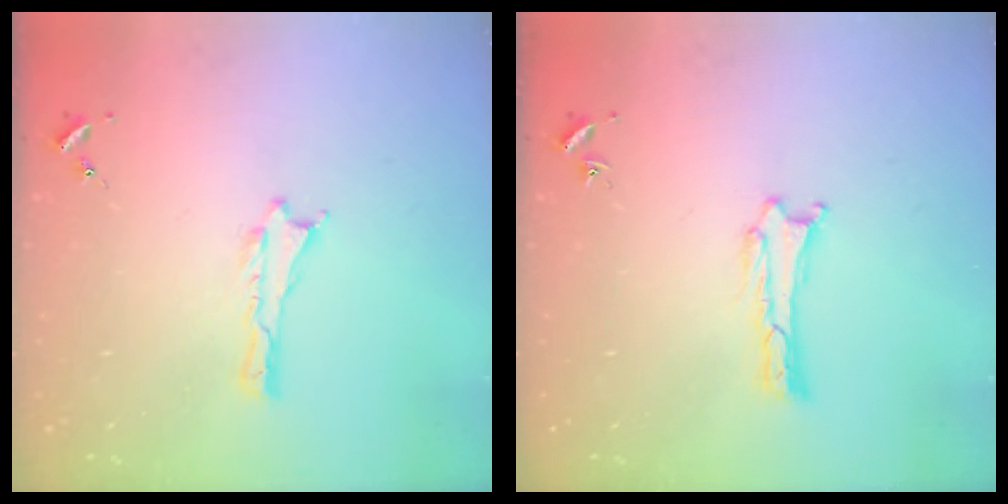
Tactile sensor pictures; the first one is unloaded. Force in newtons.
{"total": 0.0}